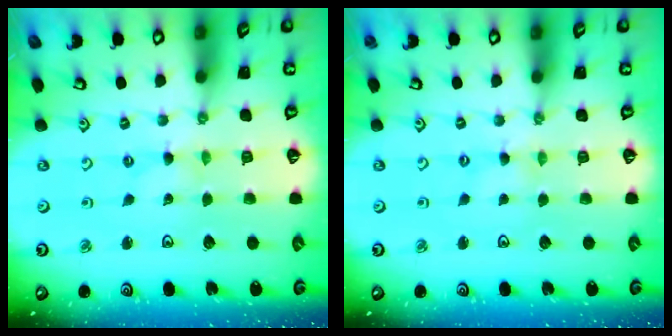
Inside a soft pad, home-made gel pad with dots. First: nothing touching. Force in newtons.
{"total": 0.0}